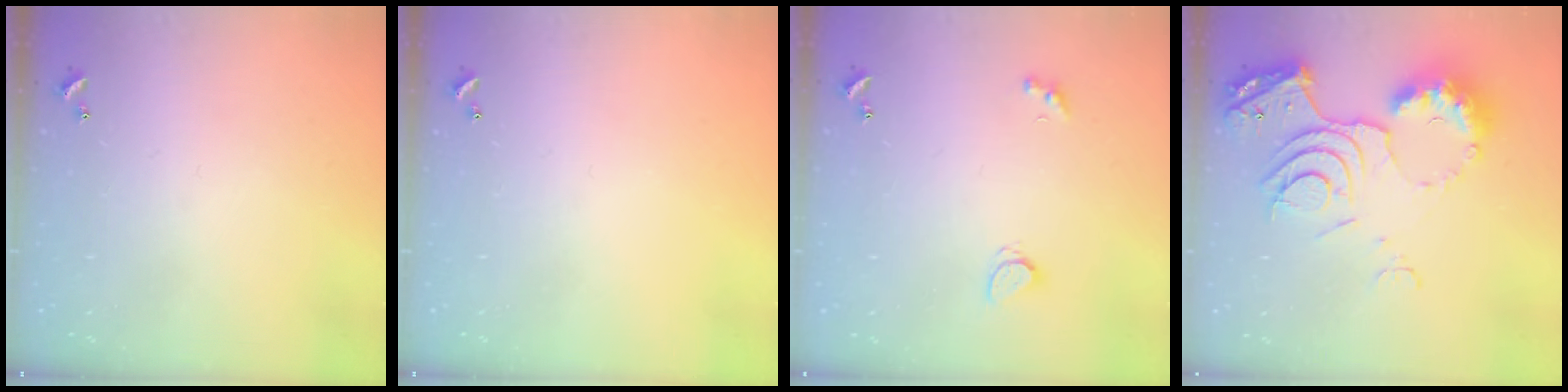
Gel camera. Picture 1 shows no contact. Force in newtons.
{"total": 0.0}
{"total": 2.1, "press": 2.0, "slide": 0.4}
{"total": 15.1, "press": 15.0, "slide": 1.3}